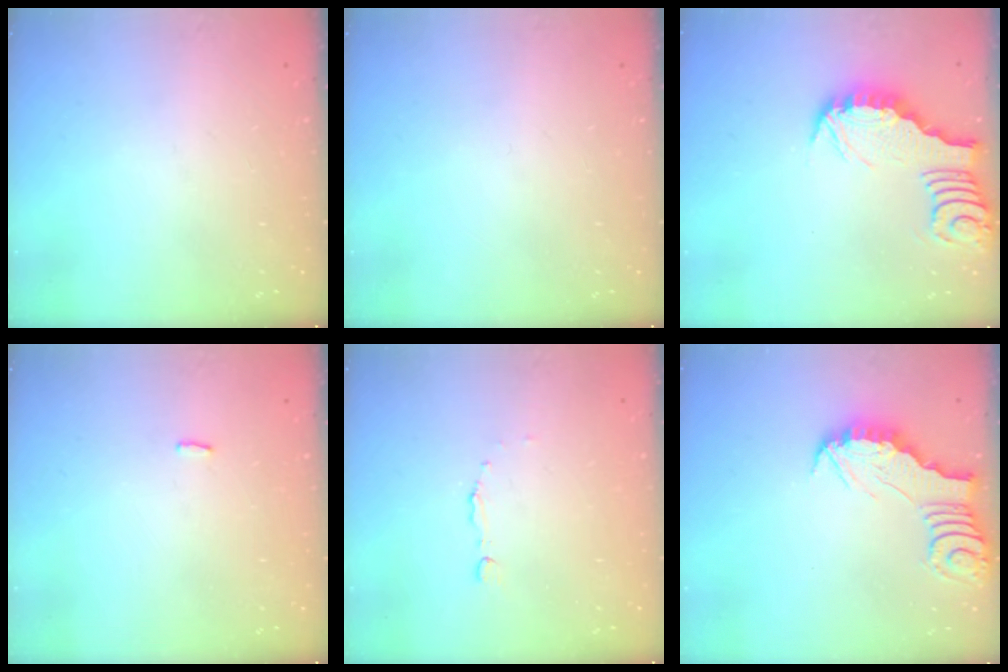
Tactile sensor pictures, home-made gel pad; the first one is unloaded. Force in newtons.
{"total": 0.0}
{"total": 3.3, "press": 3.3, "slide": 0.4}
{"total": 2.2, "press": 2.1, "slide": 0.4}
{"total": 1.7, "press": 1.7, "slide": 0.2}
{"total": 2.9, "press": 2.9, "slide": 0.3}